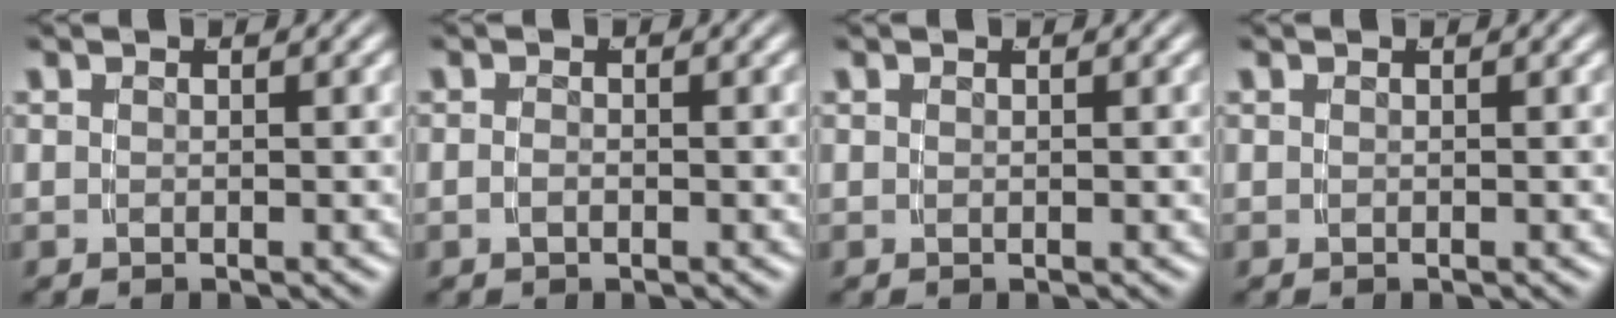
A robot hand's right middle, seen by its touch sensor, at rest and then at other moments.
{"total": 0.5, "force": [-0.4, 0.0, 0.3], "torque": [-0.008, -0.003, -0.006]}
{"total": 0.0}
{"total": 0.0}